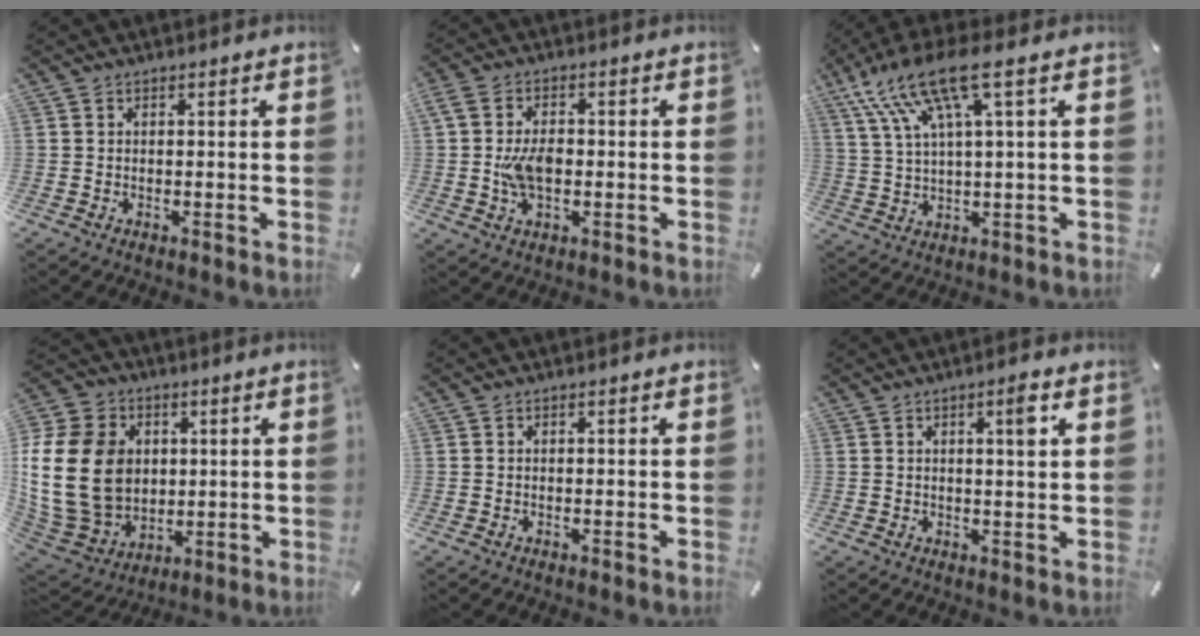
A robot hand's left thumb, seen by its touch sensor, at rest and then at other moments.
{"total": 7.6, "force": [-0.6, 4.8, 5.8], "torque": [-0.114, 0.001, -0.012]}
{"total": 14.6, "force": [7.0, 3.7, 12.2], "torque": [-0.261, -0.020, 0.121]}
{"total": 22.7, "force": [1.5, 18.0, 13.7], "torque": [-0.298, -0.001, 0.033]}
{"total": 0.0}
{"total": 3.9, "force": [1.5, 0.3, 3.6], "torque": [-0.056, -0.006, 0.019]}